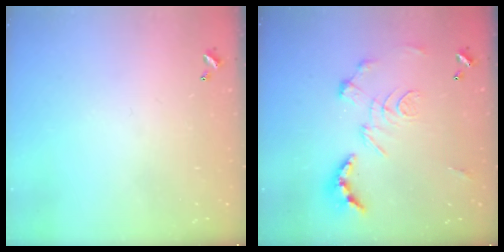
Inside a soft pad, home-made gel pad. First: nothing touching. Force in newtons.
{"total": 2.9, "press": 2.3, "slide": 1.7}